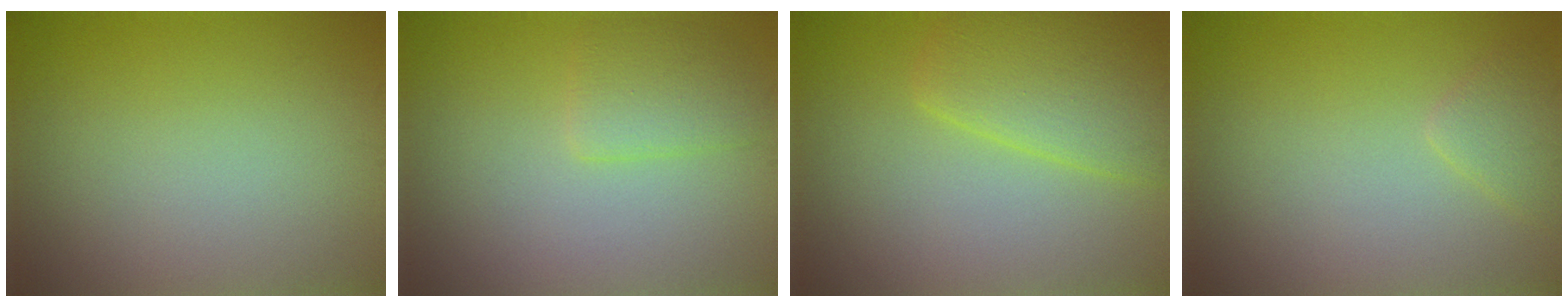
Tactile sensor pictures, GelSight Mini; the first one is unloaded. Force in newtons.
{"total": 2.6, "press": 2.6, "slide": 0.1}
{"total": 5.2, "press": 5.2, "slide": 0.3}
{"total": 1.5, "press": 1.5, "slide": 0.0}